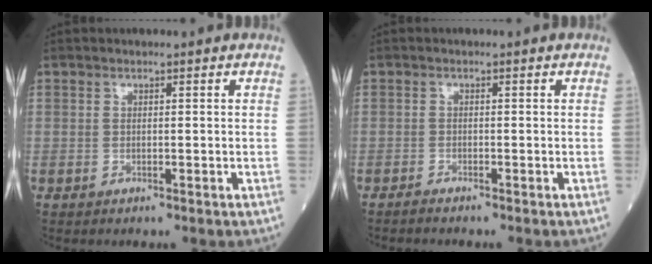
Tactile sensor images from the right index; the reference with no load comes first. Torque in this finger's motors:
{"motor_torque": [-0.15, -0.09, -0.04, -0.01]}